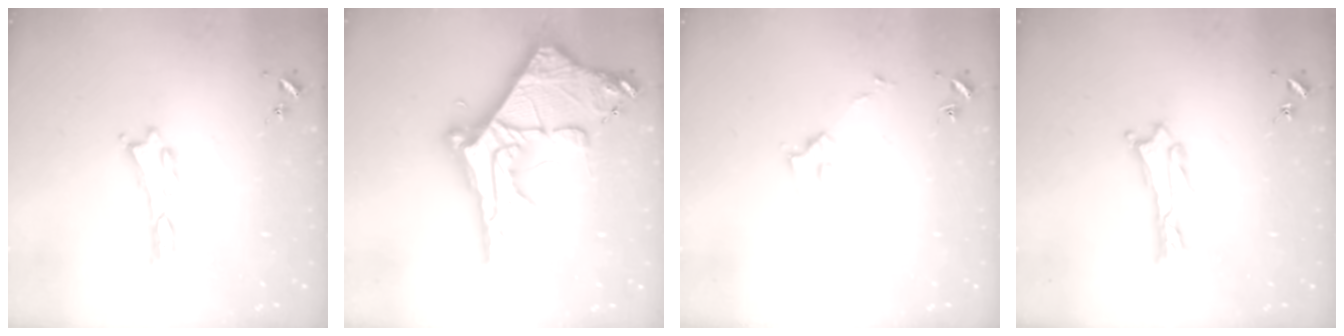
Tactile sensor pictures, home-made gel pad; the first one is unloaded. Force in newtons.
{"total": 12.9, "press": 12.9, "slide": 1.3}
{"total": 2.7, "press": 2.7, "slide": 0.3}
{"total": 0.7, "press": 0.6, "slide": 0.2}